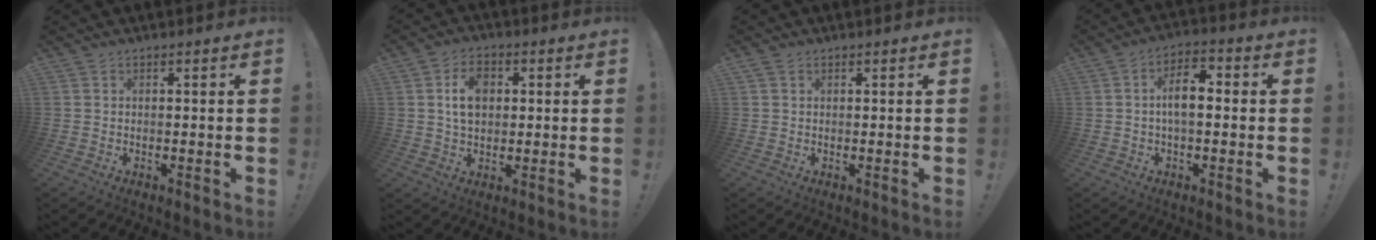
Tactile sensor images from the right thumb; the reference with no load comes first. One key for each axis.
{"total": 8.4, "fx": 1.9, "fy": 5.9, "fz": 5.6, "tx": -0.082, "ty": 0.001, "tz": 0.031}
{"total": 1.1, "fx": 0.8, "fy": 0.7, "fz": 0.4, "tx": -0.007, "ty": 0.001, "tz": 0.015}
{"total": 8.4, "fx": 0.3, "fy": 4.2, "fz": 7.3, "tx": -0.114, "ty": 0.003, "tz": 0.002}